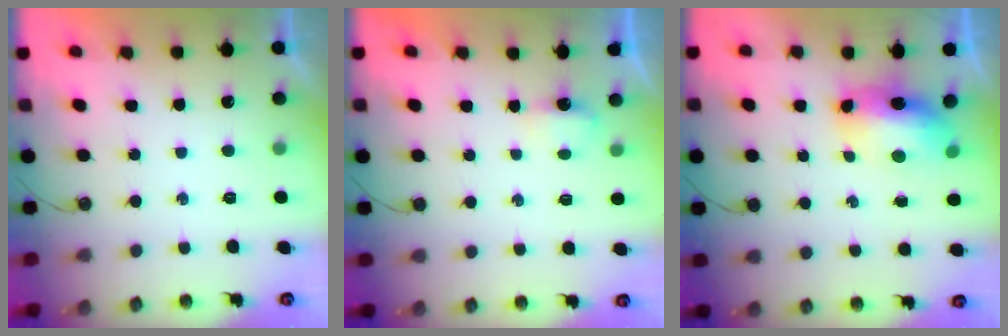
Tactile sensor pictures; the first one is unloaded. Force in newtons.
{"total": 5.5, "press": 2.6, "slide": 4.9}
{"total": 9.7, "press": 9.5, "slide": 1.5}